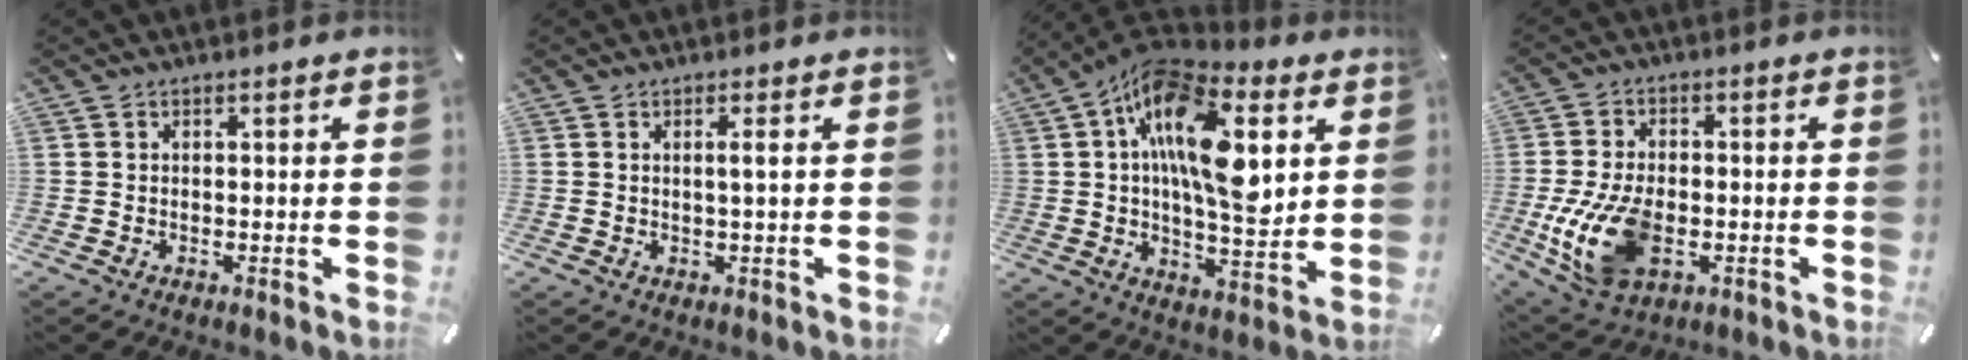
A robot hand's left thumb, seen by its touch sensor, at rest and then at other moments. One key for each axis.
{"total": 2.1, "fx": 0.5, "fy": -0.2, "fz": 2.0, "tx": -0.040, "ty": -0.003, "tz": 0.006}
{"total": 21.0, "fx": 5.7, "fy": 9.5, "fz": 17.8, "tx": -0.320, "ty": -0.015, "tz": 0.087}
{"total": 13.8, "fx": -3.2, "fy": 8.7, "fz": 10.3, "tx": -0.224, "ty": 0.003, "tz": -0.052}